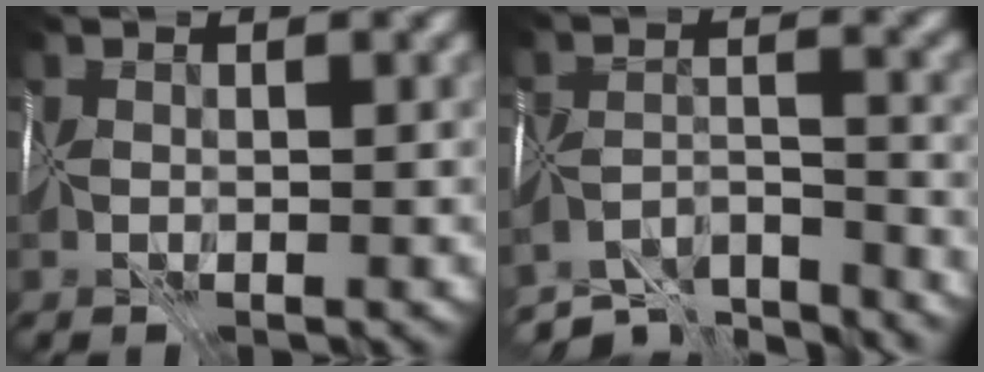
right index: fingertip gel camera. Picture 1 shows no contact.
{"total": 8.9, "force": [-8.6, 1.7, 1.7], "torque": [-0.021, -0.002, -0.124]}